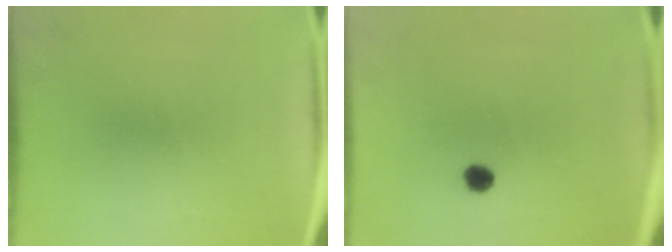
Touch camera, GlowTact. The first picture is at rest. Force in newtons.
{"total": 2.3}